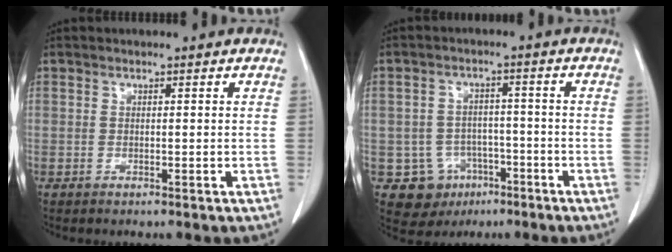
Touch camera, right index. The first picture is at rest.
{"total": 7.6, "force": [-3.2, 6.8, 1.1], "torque": [-0.018, 0.013, -0.038]}